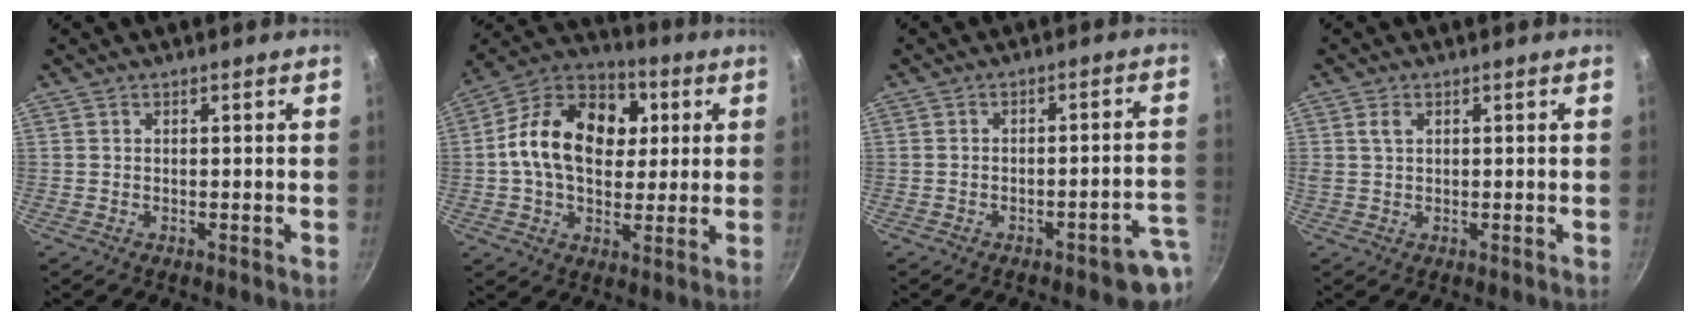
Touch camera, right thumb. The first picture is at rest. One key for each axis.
{"total": 19.2, "fx": 2.8, "fy": 13.5, "fz": 13.3, "tx": -0.191, "ty": 0.020, "tz": 0.026}
{"total": 7.0, "fx": -3.6, "fy": 2.6, "fz": 5.3, "tx": -0.025, "ty": 0.042, "tz": -0.036}
{"total": 2.0, "fx": 0.7, "fy": 1.2, "fz": 1.4, "tx": -0.025, "ty": -0.001, "tz": 0.015}